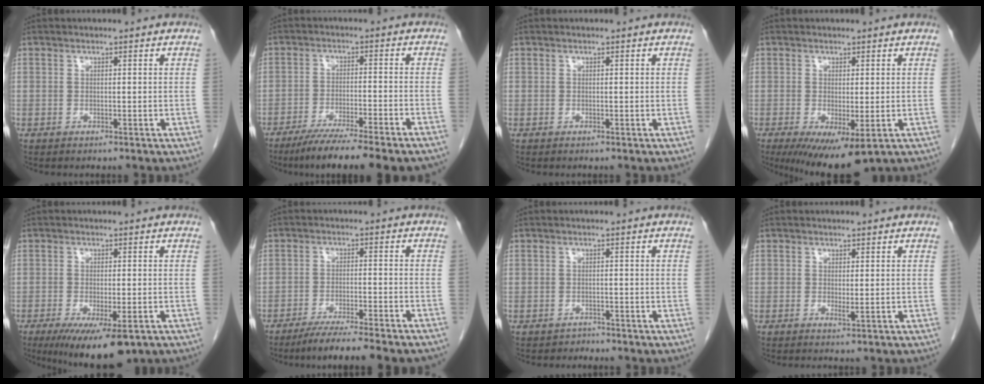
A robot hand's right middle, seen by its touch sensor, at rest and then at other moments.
{"total": 14.2, "force": [-11.7, 0.3, 8.0], "torque": [-0.108, -0.032, -0.180]}
{"total": 0.0}
{"total": 8.4, "force": [-3.7, 2.4, 7.1], "torque": [-0.110, -0.025, -0.051]}
{"total": 10.2, "force": [-6.4, 2.6, 7.5], "torque": [-0.115, -0.025, -0.096]}
{"total": 12.6, "force": [-10.9, -0.1, 6.4], "torque": [-0.073, -0.023, -0.163]}
{"total": 1.3, "force": [-1.1, 0.4, -0.4], "torque": [0.001, -0.002, -0.021]}
{"total": 0.6, "force": [0.0, -0.1, 0.5], "torque": [-0.014, -0.005, 0.001]}